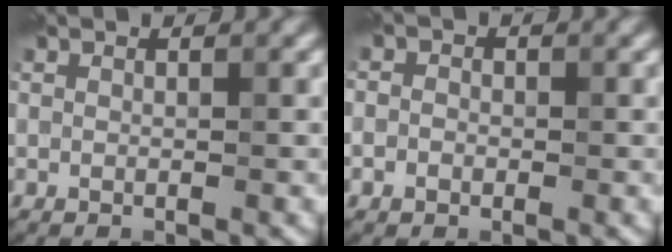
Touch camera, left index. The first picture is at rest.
{"total": 1.5, "force": [-0.4, 1.3, 0.6], "torque": [0.004, -0.002, -0.017]}